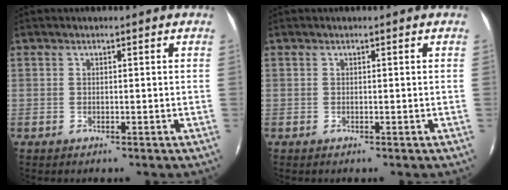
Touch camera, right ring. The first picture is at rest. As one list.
[{"total": 0.0}]